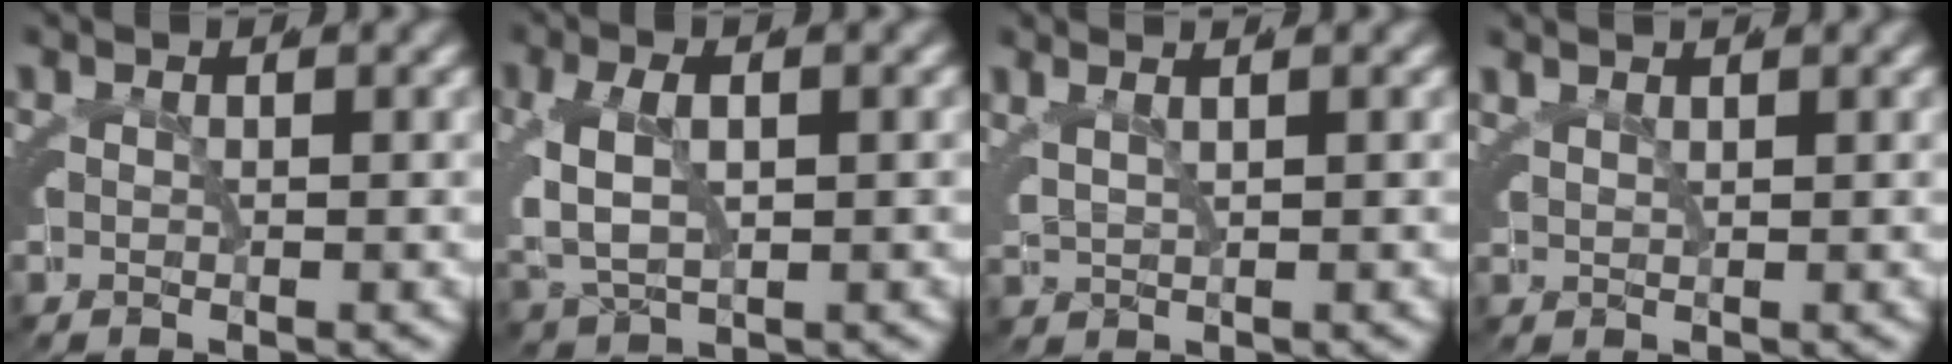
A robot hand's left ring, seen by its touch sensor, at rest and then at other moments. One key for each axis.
{"total": 4.1, "fx": -0.4, "fy": 3.2, "fz": 2.5, "tx": -0.078, "ty": -0.017, "tz": 0.000}
{"total": 2.7, "fx": 1.2, "fy": 2.0, "fz": 1.4, "tx": -0.042, "ty": 0.000, "tz": 0.019}
{"total": 2.1, "fx": 1.4, "fy": 1.4, "fz": 0.7, "tx": -0.023, "ty": 0.001, "tz": 0.022}